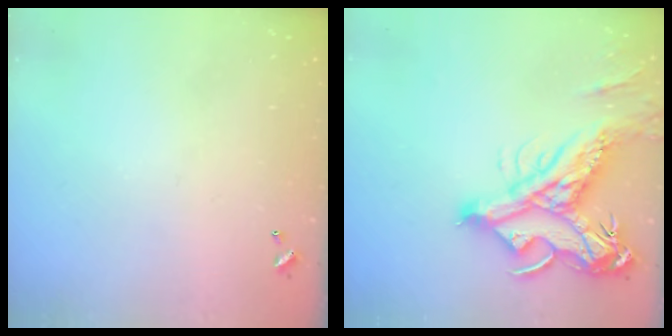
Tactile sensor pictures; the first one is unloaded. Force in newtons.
{"total": 15.2, "press": 15.0, "slide": 2.6}